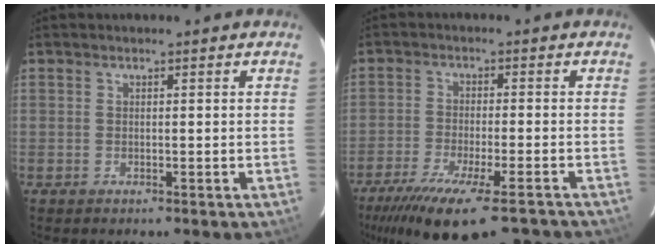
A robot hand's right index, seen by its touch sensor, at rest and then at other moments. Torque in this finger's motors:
{"motor_torque": [1.55, -0.59, 0.71, 0.20]}